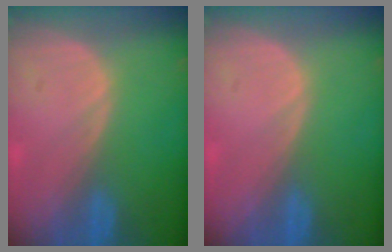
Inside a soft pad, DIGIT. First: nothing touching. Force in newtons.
{"total": 0.0}